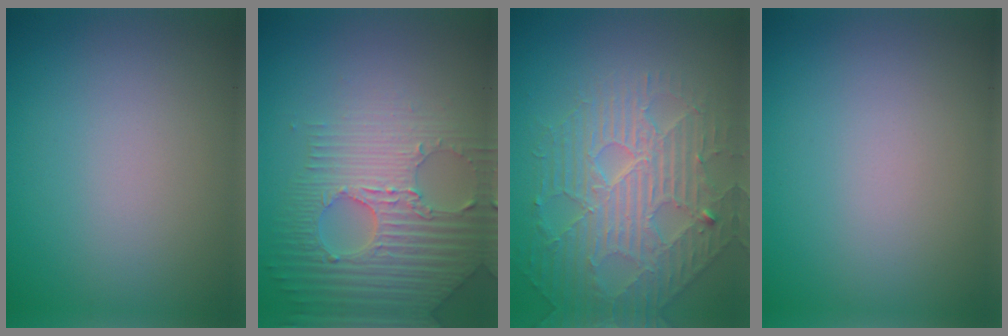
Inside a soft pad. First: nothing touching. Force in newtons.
{"total": 6.4, "press": 5.0, "slide": 3.9}
{"total": 4.7, "press": 4.6, "slide": 0.6}
{"total": 0.0}